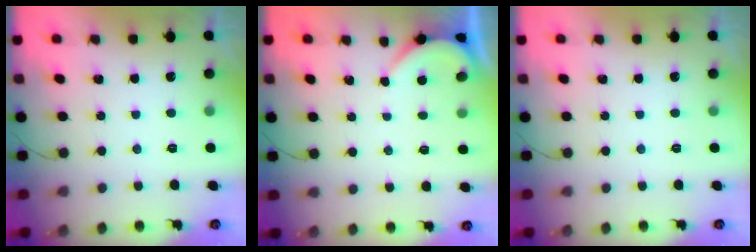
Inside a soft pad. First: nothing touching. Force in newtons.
{"total": 2.2, "press": 2.2, "slide": 0.4}
{"total": 0.0}